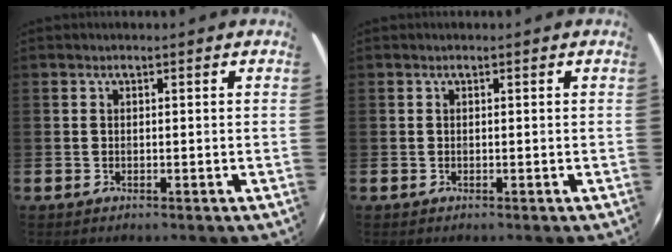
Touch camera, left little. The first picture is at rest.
{"total": 0.0}